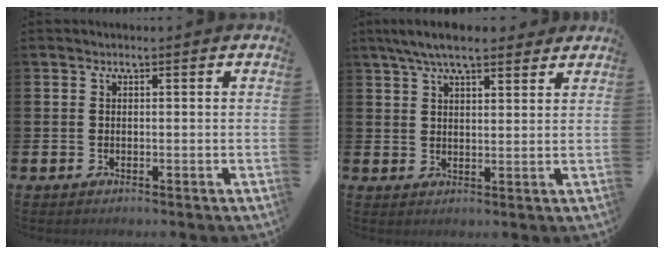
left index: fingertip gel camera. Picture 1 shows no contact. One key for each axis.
{"total": 6.1, "fx": 5.3, "fy": 1.4, "fz": 2.6, "tx": -0.062, "ty": -0.009, "tz": 0.097}